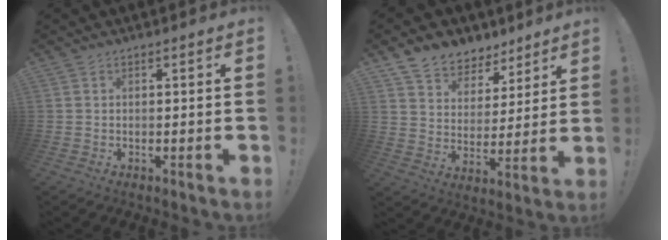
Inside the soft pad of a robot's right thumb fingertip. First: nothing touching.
{"total": 8.8, "force": [6.9, 5.4, 1.4], "torque": [-0.030, -0.058, 0.134]}